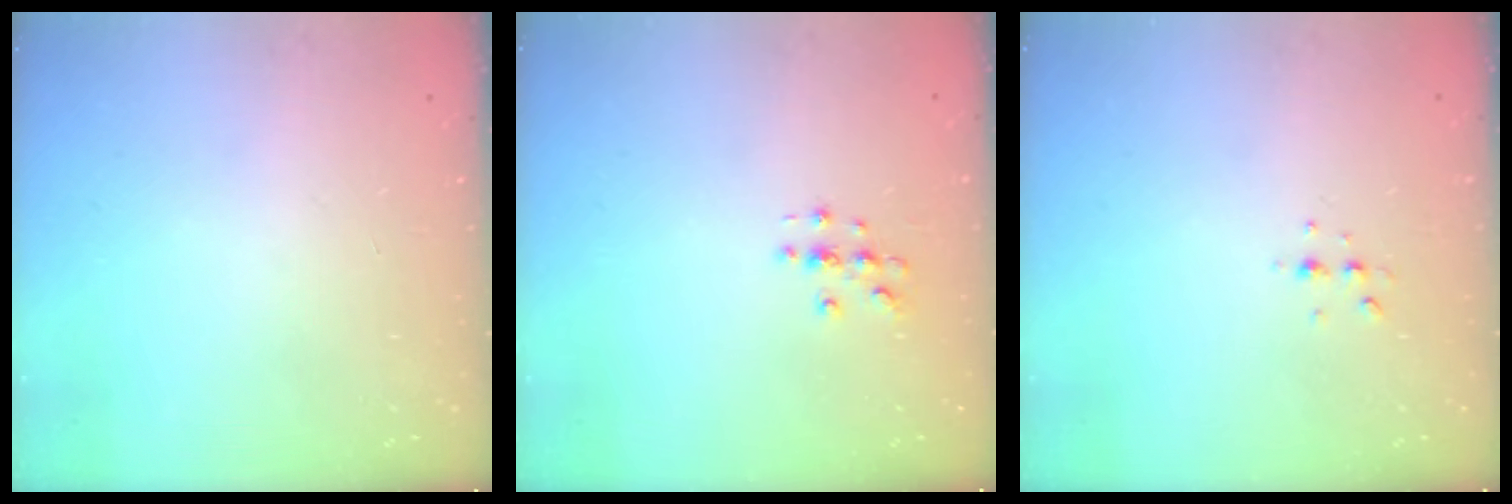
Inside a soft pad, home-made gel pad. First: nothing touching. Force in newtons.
{"total": 3.0, "press": 3.0, "slide": 0.3}
{"total": 3.6, "press": 3.5, "slide": 0.7}